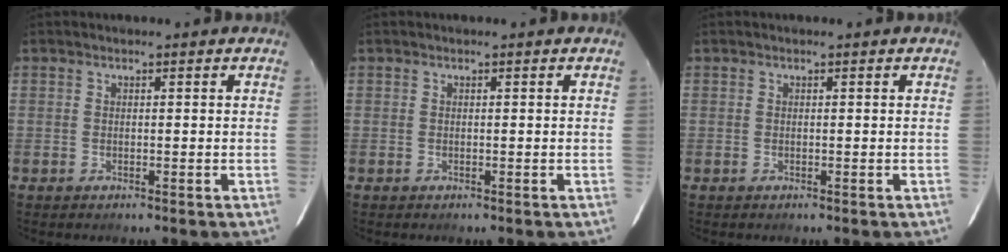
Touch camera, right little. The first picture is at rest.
{"total": 0.0}
{"total": 0.0}